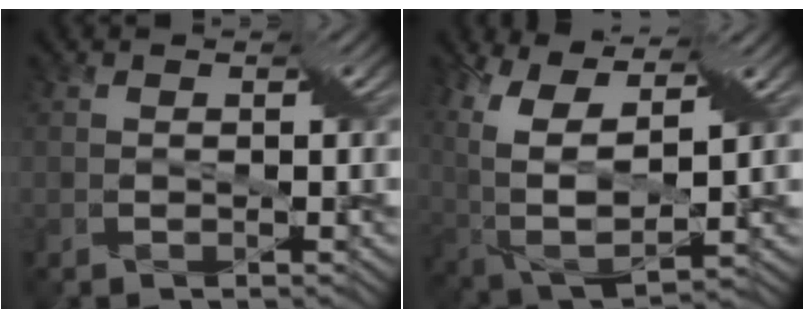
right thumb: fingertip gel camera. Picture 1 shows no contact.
{"total": 13.7, "force": [4.6, 6.7, 11.0], "torque": [-0.261, 0.005, 0.092]}